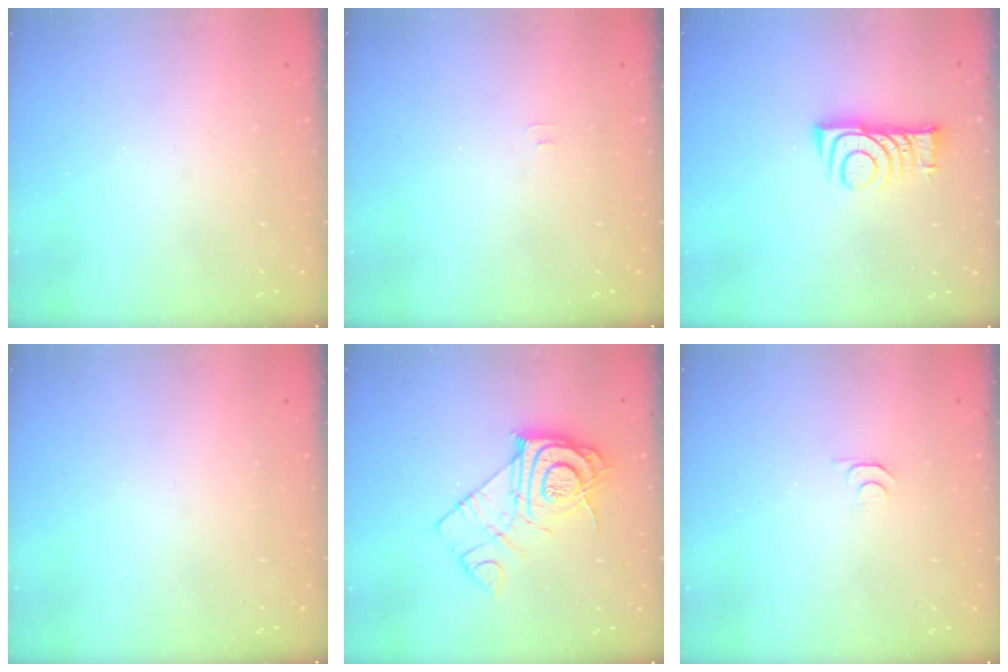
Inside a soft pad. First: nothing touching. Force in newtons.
{"total": 2.9, "press": 2.9, "slide": 0.3}
{"total": 8.7, "press": 8.7, "slide": 0.5}
{"total": 0.0}
{"total": 12.6, "press": 12.5, "slide": 1.2}
{"total": 3.5, "press": 3.4, "slide": 0.5}